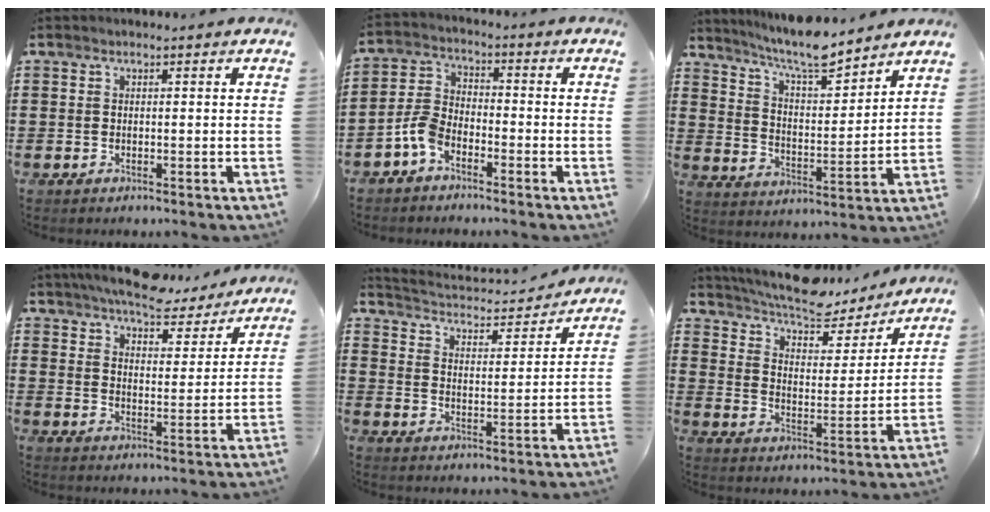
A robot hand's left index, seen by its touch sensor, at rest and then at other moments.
{"total": 5.0, "force": [-3.2, 2.5, 2.9], "torque": [-0.080, 0.007, -0.069]}
{"total": 8.3, "force": [7.6, 0.8, 3.2], "torque": [-0.081, -0.039, 0.134]}
{"total": 6.3, "force": [6.0, 0.7, 1.5], "torque": [-0.047, -0.035, 0.104]}
{"total": 3.0, "force": [3.0, 0.3, 0.4], "torque": [-0.030, -0.028, 0.042]}
{"total": 8.6, "force": [7.9, 1.9, 2.9], "torque": [-0.082, -0.049, 0.137]}